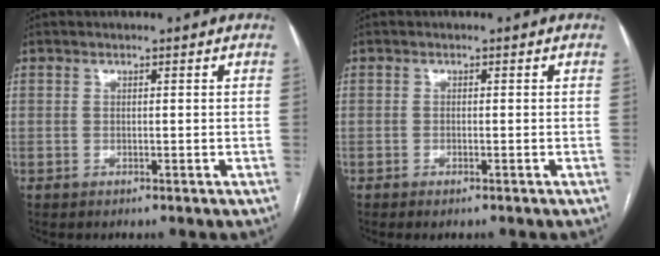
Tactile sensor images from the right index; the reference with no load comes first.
{"total": 1.2, "force": [-0.9, 0.2, 0.9], "torque": [-0.018, -0.002, -0.011]}